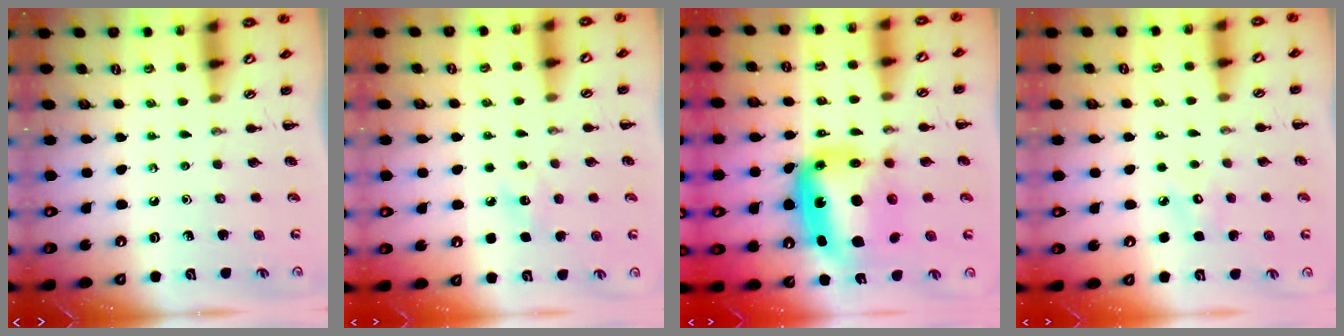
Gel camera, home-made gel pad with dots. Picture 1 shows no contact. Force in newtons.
{"total": 6.7, "press": 6.5, "slide": 1.5}
{"total": 14.2, "press": 13.6, "slide": 4.0}
{"total": 3.9, "press": 3.8, "slide": 0.9}